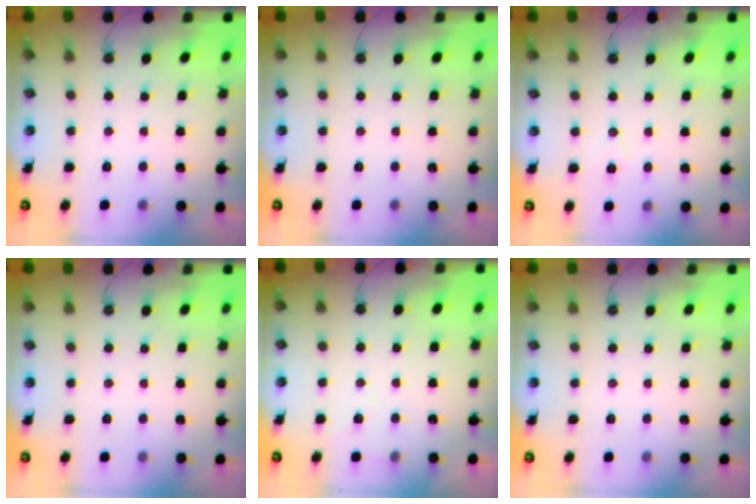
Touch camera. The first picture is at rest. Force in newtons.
{"total": 0.0}
{"total": 5.9, "press": 3.7, "slide": 4.5}
{"total": 0.0}
{"total": 5.7, "press": 4.1, "slide": 4.0}
{"total": 0.0}